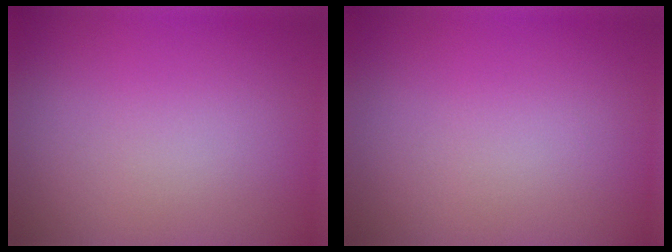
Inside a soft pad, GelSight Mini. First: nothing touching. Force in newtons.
{"total": 0.0}